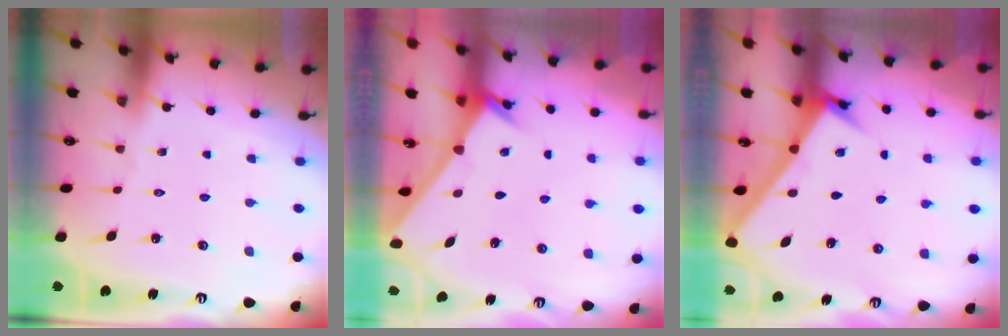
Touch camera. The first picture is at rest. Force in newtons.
{"total": 2.3, "press": 2.3, "slide": 0.2}
{"total": 3.4, "press": 3.4, "slide": 0.4}